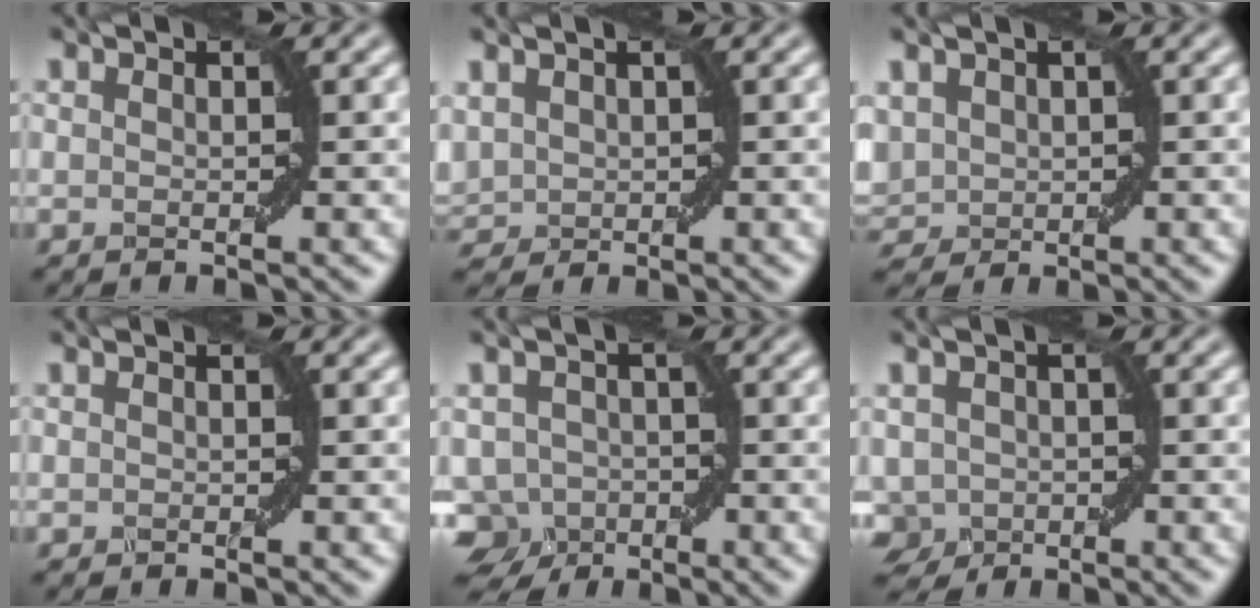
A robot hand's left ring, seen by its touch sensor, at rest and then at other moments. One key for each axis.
{"total": 2.2, "fx": 0.6, "fy": 1.8, "fz": 1.2, "tx": -0.032, "ty": 0.004, "tz": 0.018}
{"total": 3.0, "fx": 0.3, "fy": 2.5, "fz": 1.7, "tx": -0.040, "ty": 0.002, "tz": 0.010}
{"total": 0.0}
{"total": 5.6, "fx": -3.3, "fy": 4.0, "fz": 2.0, "tx": -0.019, "ty": 0.002, "tz": -0.061}
{"total": 3.7, "fx": -1.5, "fy": 2.9, "fz": 1.8, "tx": -0.029, "ty": -0.007, "tz": -0.030}